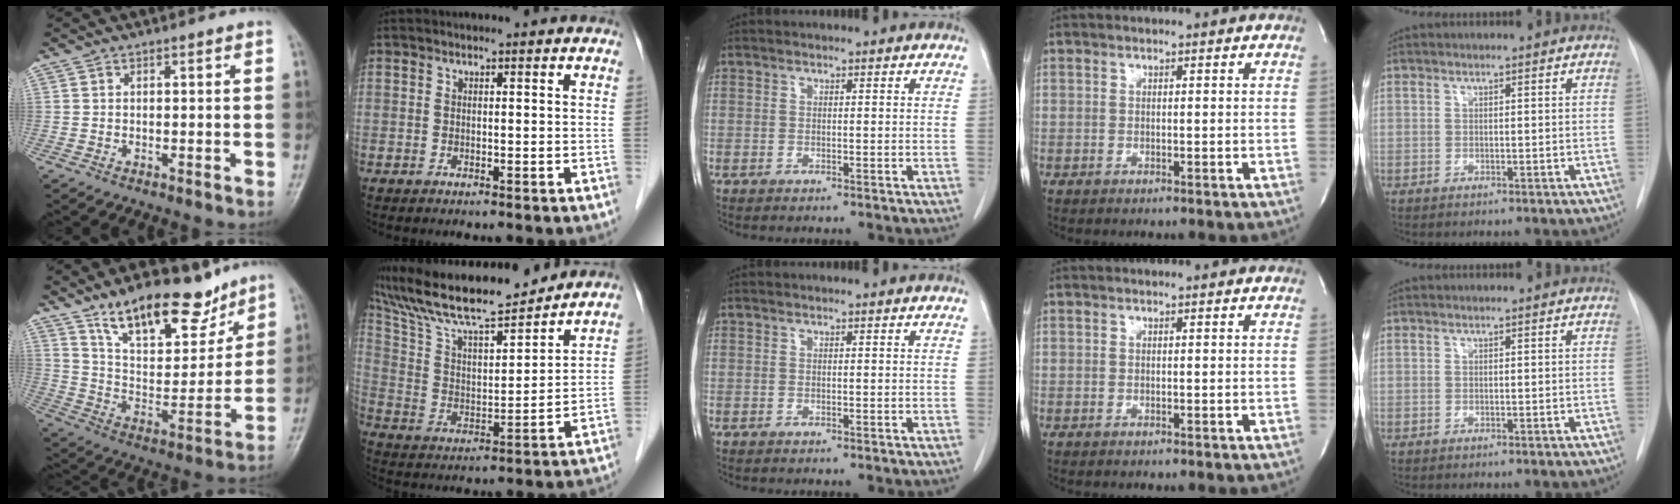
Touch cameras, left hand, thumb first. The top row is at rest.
{"thumb": {"total": 18.4, "force": [13.2, 7.6, 10.3], "torque": [-0.110, -0.082, 0.228]}, "index": {"total": 17.6, "force": [15.6, 2.0, 7.9], "torque": [-0.157, 0.015, 0.280]}}